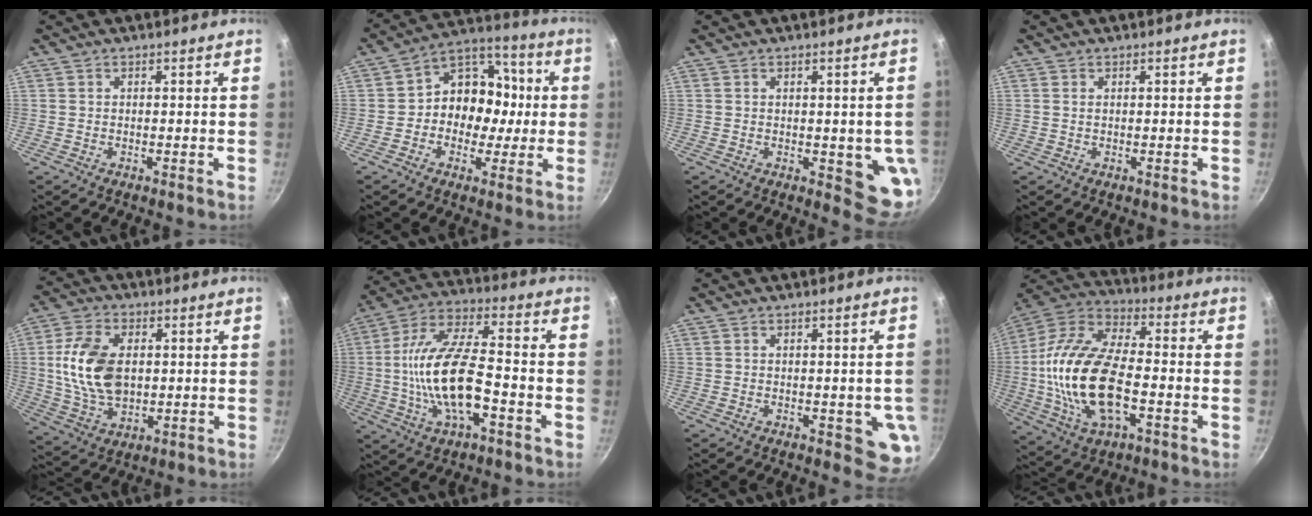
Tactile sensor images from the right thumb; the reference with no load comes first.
{"total": 13.1, "force": [-0.6, 10.8, 7.5], "torque": [-0.053, 0.036, -0.029]}
{"total": 7.6, "force": [-0.5, 3.4, 6.8], "torque": [-0.054, -0.011, -0.002]}
{"total": 0.6, "force": [0.2, 0.3, 0.4], "torque": [-0.008, 0.001, 0.003]}
{"total": 14.5, "force": [1.4, 9.2, 11.1], "torque": [-0.196, -0.004, 0.029]}
{"total": 17.5, "force": [-3.7, 7.2, 15.5], "torque": [-0.285, 0.033, -0.078]}
{"total": 6.4, "force": [-0.9, 3.0, 5.5], "torque": [-0.042, -0.003, -0.007]}
{"total": 22.1, "force": [-3.4, 11.3, 18.7], "torque": [-0.365, 0.029, -0.073]}